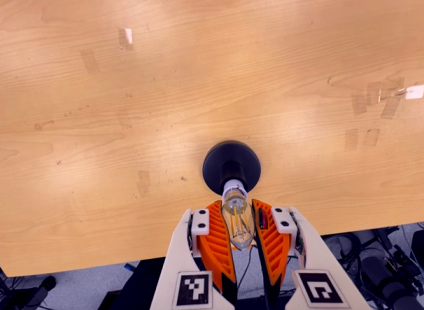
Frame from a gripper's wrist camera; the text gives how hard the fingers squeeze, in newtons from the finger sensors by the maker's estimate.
{"total": 19.5, "left": 23.6, "right": 15.3}